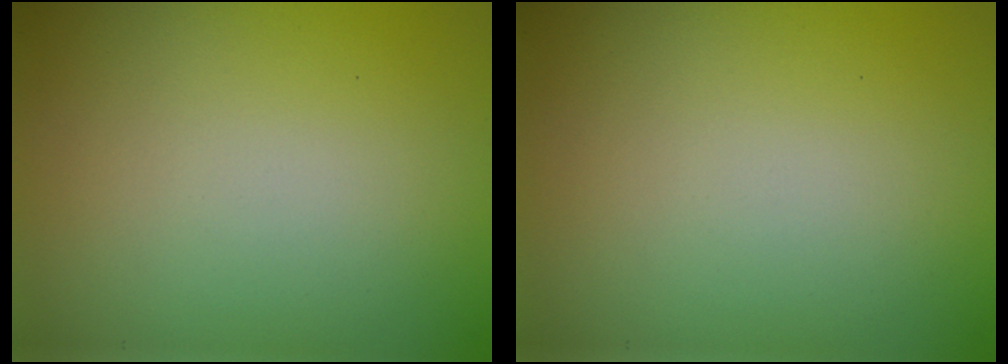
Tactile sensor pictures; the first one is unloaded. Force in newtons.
{"total": 0.0}